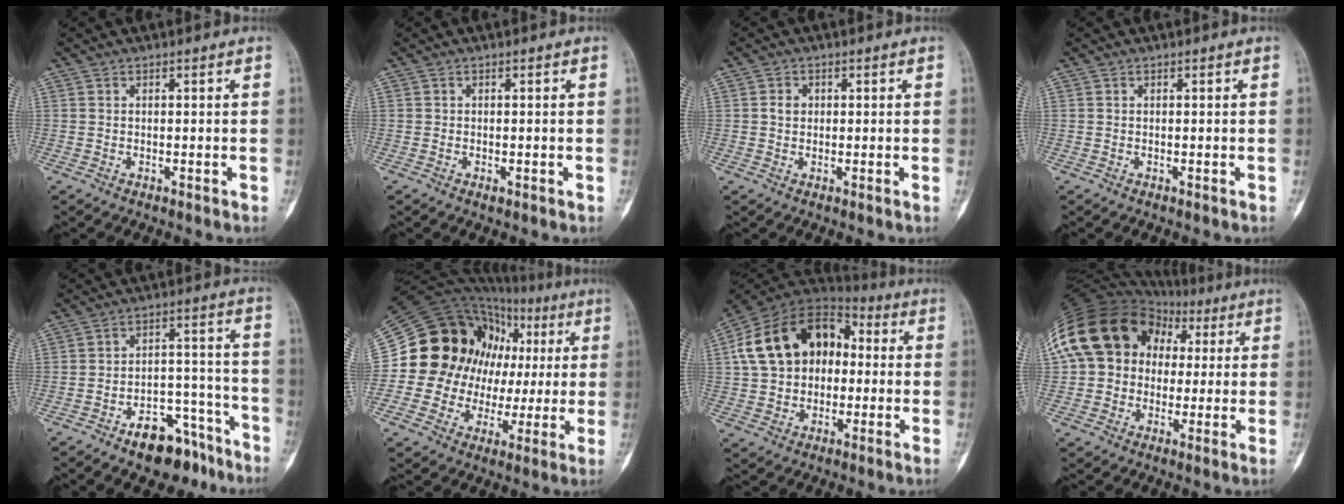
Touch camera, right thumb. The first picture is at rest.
{"total": 0.7, "force": [-0.3, 0.5, 0.4], "torque": [-0.008, 0.000, -0.005]}
{"total": 1.8, "force": [0.3, 1.5, 1.0], "torque": [-0.011, 0.003, 0.002]}
{"total": 0.0}
{"total": 12.1, "force": [-8.3, 6.5, 6.0], "torque": [-0.057, 0.083, -0.122]}
{"total": 22.0, "force": [3.1, 18.6, 11.4], "torque": [-0.125, 0.057, 0.066]}
{"total": 19.7, "force": [2.0, 14.5, 13.2], "torque": [-0.214, 0.042, 0.030]}
{"total": 20.5, "force": [4.3, 16.8, 10.9], "torque": [-0.207, 0.062, 0.080]}